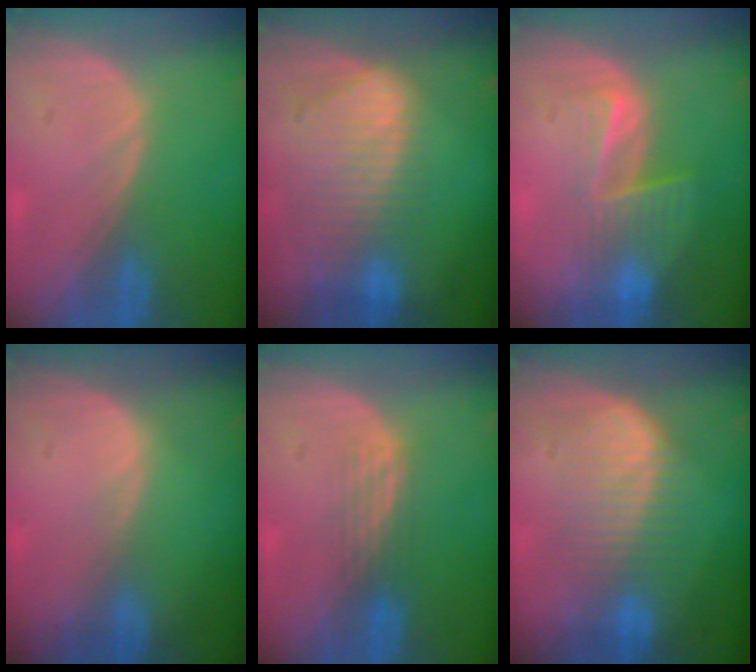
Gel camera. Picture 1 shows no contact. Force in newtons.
{"total": 9.1, "press": 8.0, "slide": 4.4}
{"total": 6.6, "press": 5.6, "slide": 3.5}
{"total": 0.5, "press": 0.3, "slide": 0.4}
{"total": 2.8, "press": 2.5, "slide": 1.3}
{"total": 6.9, "press": 6.9, "slide": 0.5}